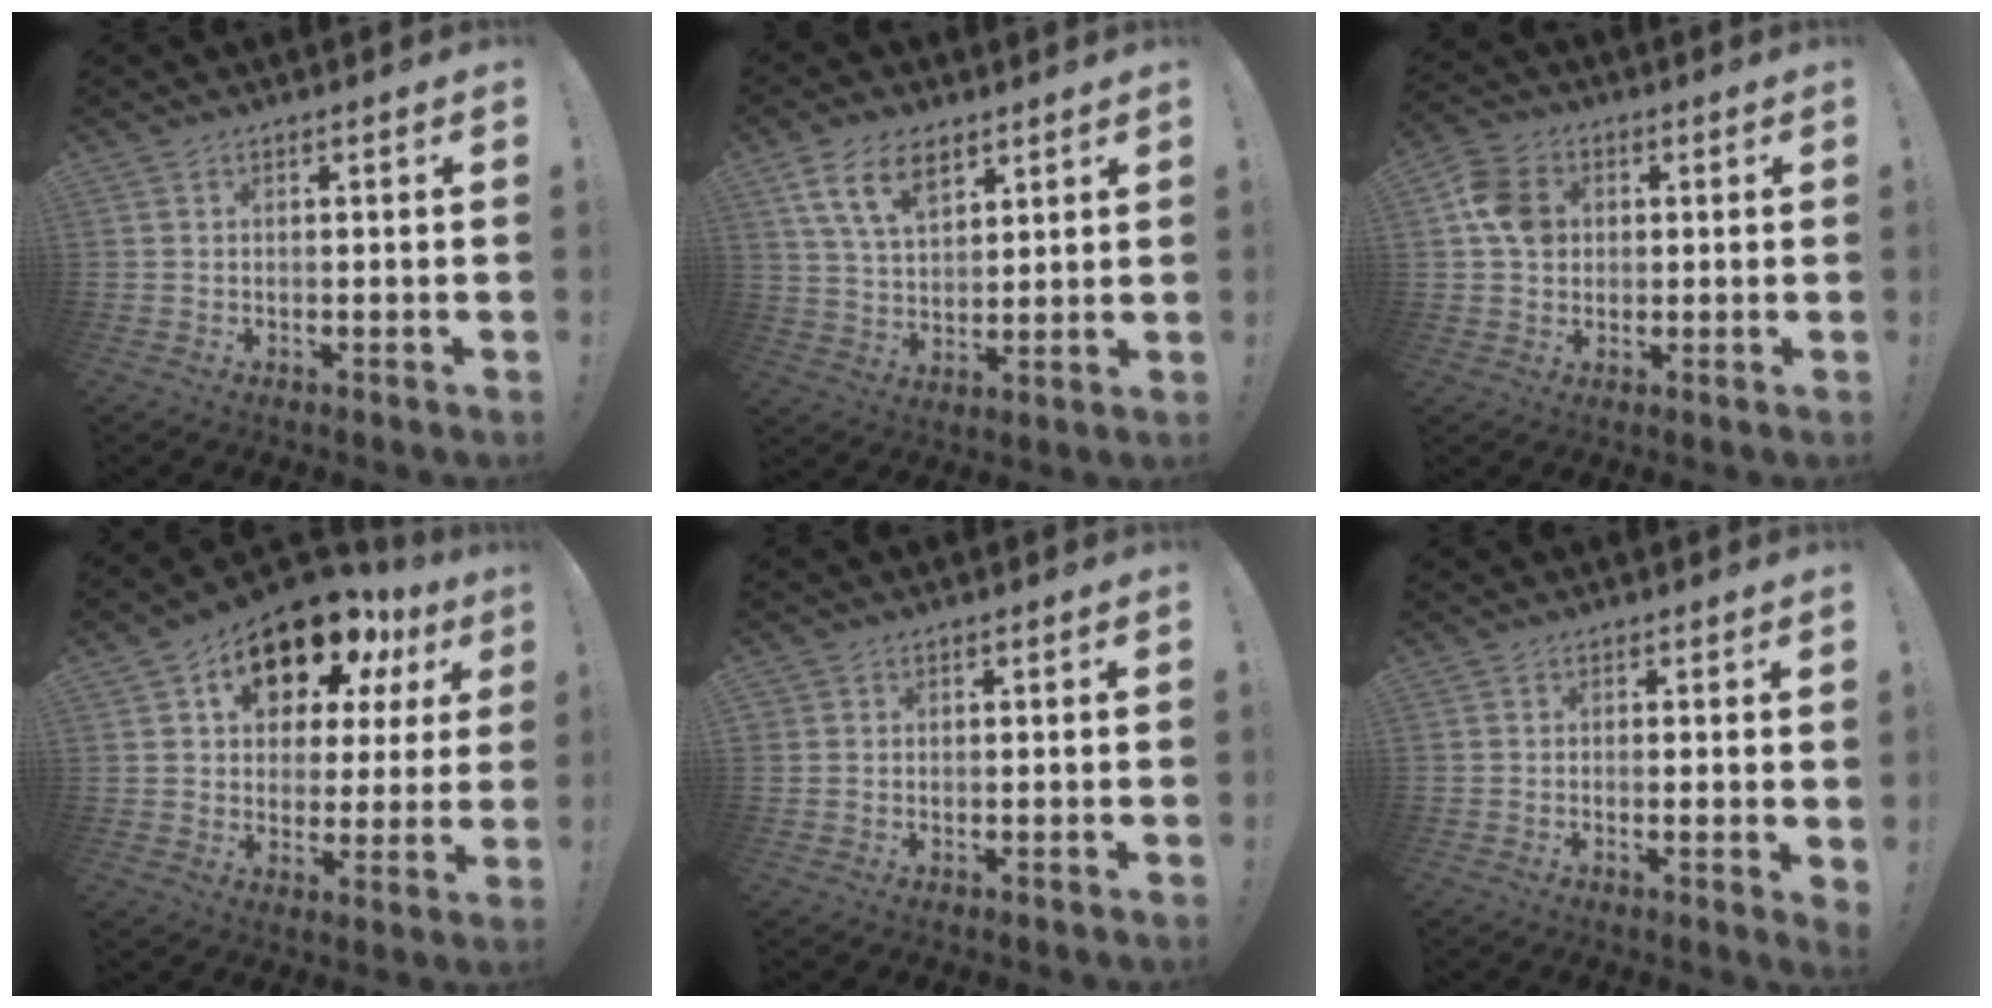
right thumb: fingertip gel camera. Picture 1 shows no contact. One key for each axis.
{"total": 12.2, "fx": 7.4, "fy": 7.0, "fz": 6.7, "tx": -0.125, "ty": -0.018, "tz": 0.143}
{"total": 9.6, "fx": 1.4, "fy": 8.0, "fz": 5.0, "tx": -0.066, "ty": 0.008, "tz": 0.030}
{"total": 15.5, "fx": 9.5, "fy": 8.4, "fz": 8.9, "tx": -0.135, "ty": -0.064, "tz": 0.164}
{"total": 1.2, "fx": 0.6, "fy": 1.0, "fz": 0.2, "tx": -0.001, "ty": 0.000, "tz": 0.011}
{"total": 2.2, "fx": 0.8, "fy": -0.4, "fz": 2.0, "tx": -0.025, "ty": -0.011, "tz": 0.011}